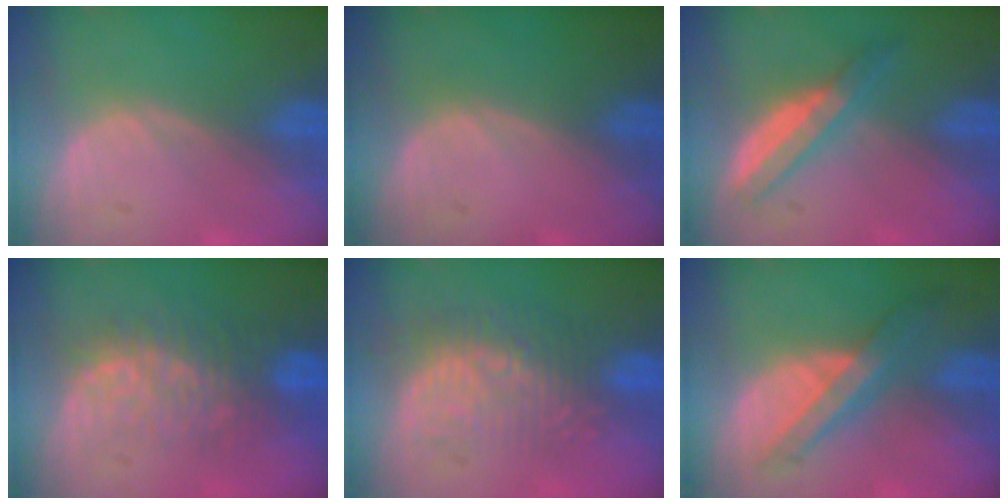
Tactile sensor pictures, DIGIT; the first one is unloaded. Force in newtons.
{"total": 0.0}
{"total": 5.1, "press": 4.8, "slide": 1.7}
{"total": 7.8, "press": 7.6, "slide": 1.7}
{"total": 9.6, "press": 8.5, "slide": 4.4}
{"total": 7.2, "press": 6.1, "slide": 3.8}